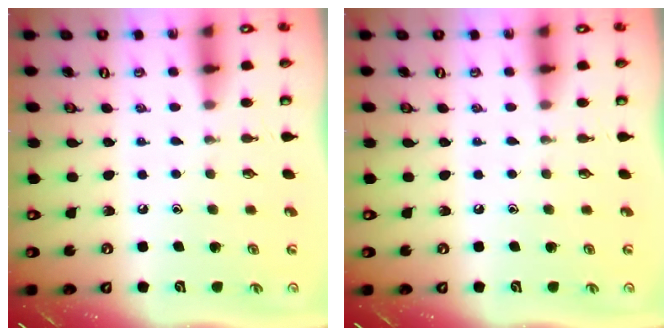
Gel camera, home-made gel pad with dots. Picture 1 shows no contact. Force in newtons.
{"total": 0.0}